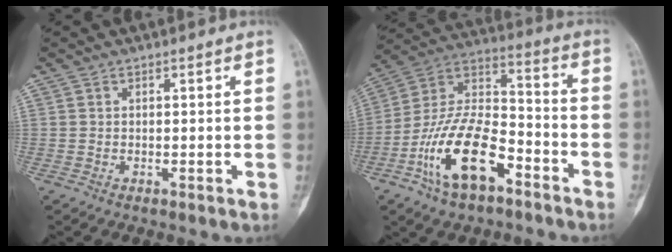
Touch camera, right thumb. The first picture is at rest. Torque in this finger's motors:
{"motor_torque": [0.41, 0.67, 1.91, -0.86, 0.22]}